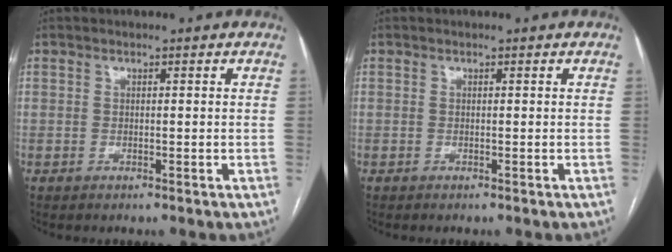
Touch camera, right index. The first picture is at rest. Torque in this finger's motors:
{"motor_torque": [-0.21, -0.09, -0.01, -0.01]}